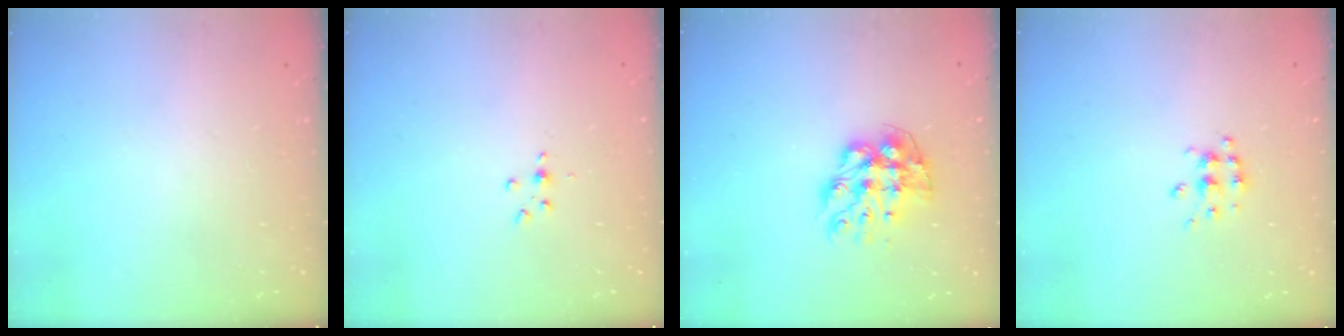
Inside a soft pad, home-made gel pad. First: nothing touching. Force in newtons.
{"total": 3.0, "press": 2.9, "slide": 0.4}
{"total": 10.6, "press": 10.5, "slide": 1.0}
{"total": 5.7, "press": 5.7, "slide": 0.5}